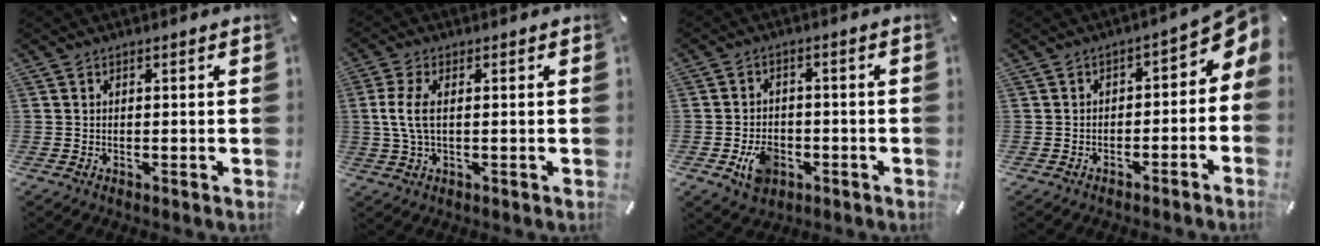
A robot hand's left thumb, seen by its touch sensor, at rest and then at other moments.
{"total": 5.9, "force": [0.5, 2.4, 5.4], "torque": [-0.123, -0.001, 0.005]}
{"total": 6.6, "force": [-2.4, 5.1, 3.5], "torque": [-0.059, 0.004, -0.044]}
{"total": 5.0, "force": [0.4, 3.4, 3.7], "torque": [-0.039, -0.012, -0.001]}